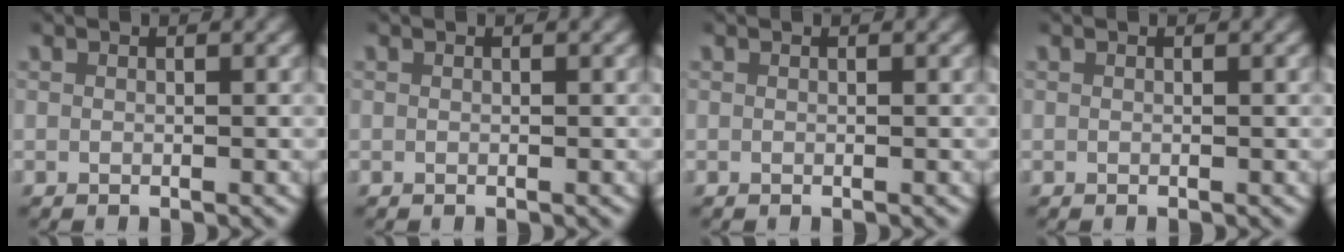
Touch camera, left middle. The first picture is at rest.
{"total": 0.0}
{"total": 0.0}
{"total": 0.0}